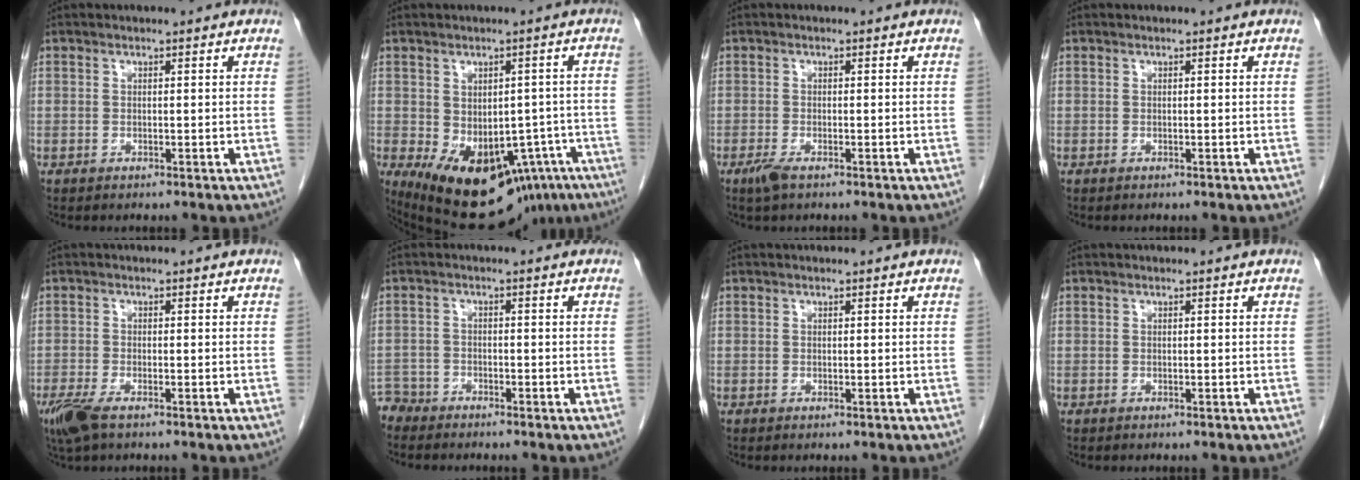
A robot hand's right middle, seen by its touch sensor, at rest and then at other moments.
{"total": 19.1, "force": [-10.6, 10.5, 12.0], "torque": [-0.166, -0.012, -0.125]}
{"total": 2.0, "force": [-1.3, 0.5, 1.5], "torque": [-0.035, -0.004, -0.026]}
{"total": 0.0}
{"total": 4.3, "force": [-2.8, 1.1, 3.1], "torque": [-0.067, -0.011, -0.052]}
{"total": 3.6, "force": [-3.3, 1.0, -0.8], "torque": [0.018, -0.004, -0.068]}
{"total": 0.0}
{"total": 0.0}